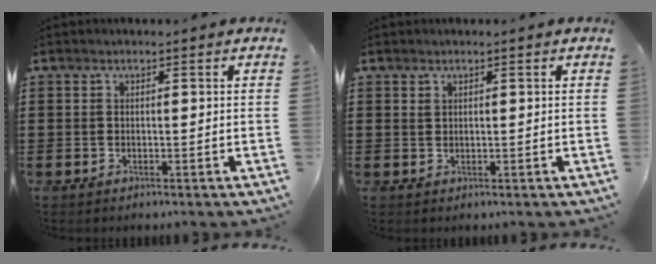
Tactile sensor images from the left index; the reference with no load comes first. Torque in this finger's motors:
{"motor_torque": [0.46, 0.61, 0.05, -0.02]}